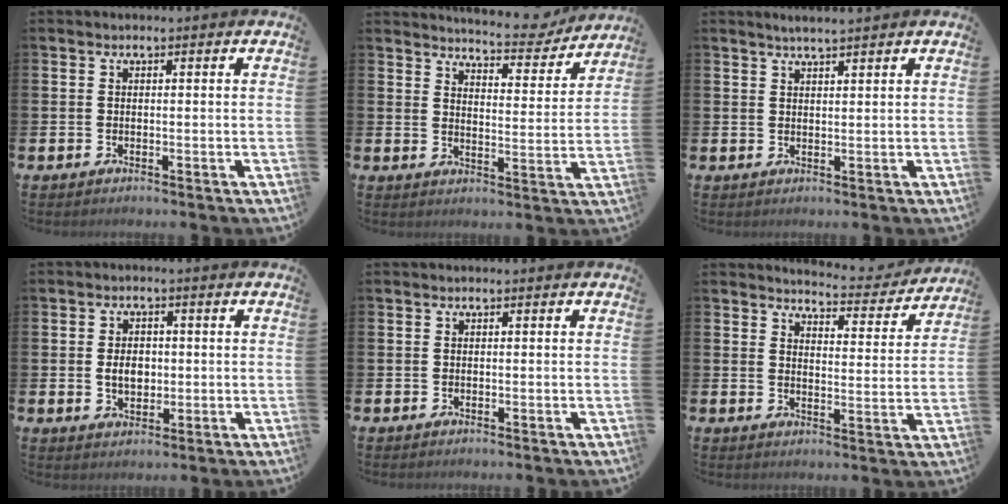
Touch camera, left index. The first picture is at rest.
{"total": 6.3, "force": [6.2, 0.7, 1.1], "torque": [-0.023, -0.049, 0.104]}
{"total": 2.4, "force": [2.3, 0.0, 0.8], "torque": [-0.018, -0.002, 0.040]}
{"total": 3.7, "force": [0.1, 2.6, 2.5], "torque": [-0.027, 0.000, -0.006]}
{"total": 0.0}
{"total": 4.9, "force": [4.8, 0.6, 0.5], "torque": [-0.017, -0.038, 0.081]}